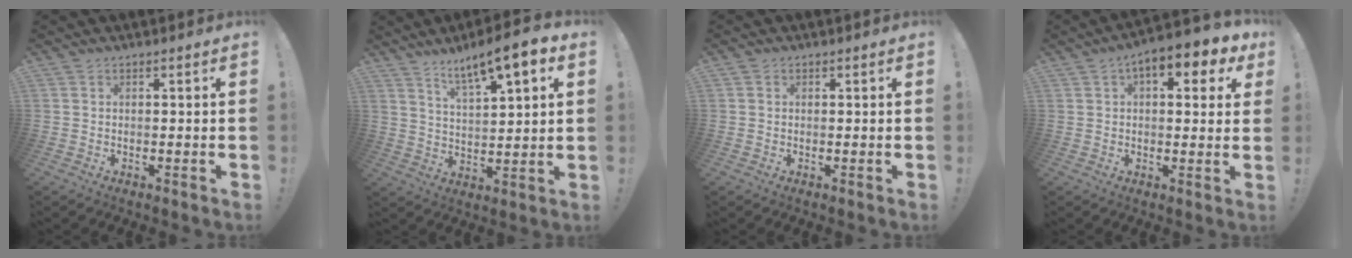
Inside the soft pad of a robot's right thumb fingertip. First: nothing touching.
{"total": 11.2, "force": [7.8, 2.2, 7.7], "torque": [-0.132, -0.047, 0.129]}
{"total": 0.8, "force": [0.2, 0.8, 0.1], "torque": [0.003, 0.001, 0.004]}
{"total": 8.6, "force": [4.1, 3.7, 6.6], "torque": [-0.080, -0.018, 0.064]}